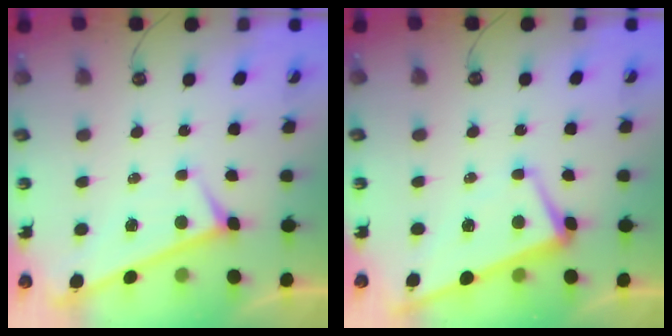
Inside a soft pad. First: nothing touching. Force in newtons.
{"total": 1.9, "press": 1.8, "slide": 0.7}